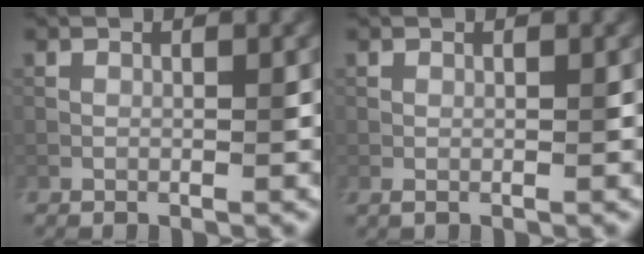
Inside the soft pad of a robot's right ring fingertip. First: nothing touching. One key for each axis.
{"total": 0.6, "fx": 0.2, "fy": 0.2, "fz": 0.5, "tx": -0.008, "ty": 0.002, "tz": 0.004}